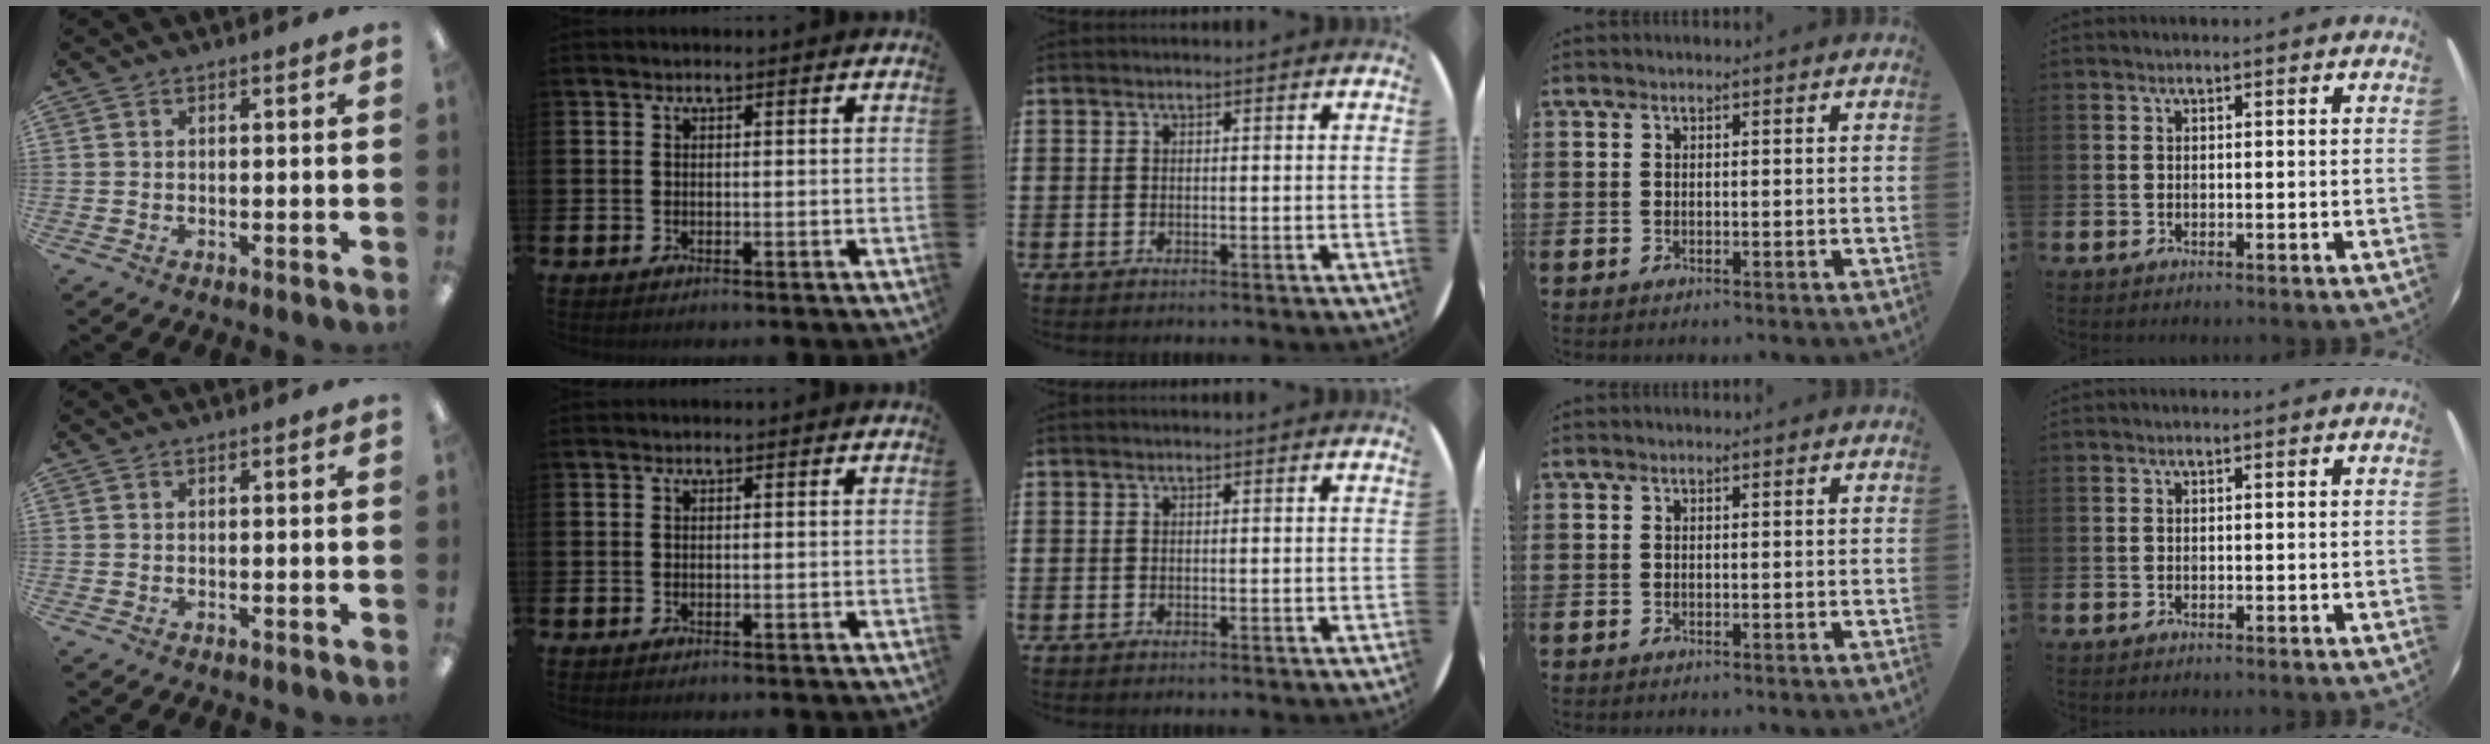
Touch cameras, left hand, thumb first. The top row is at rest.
{}